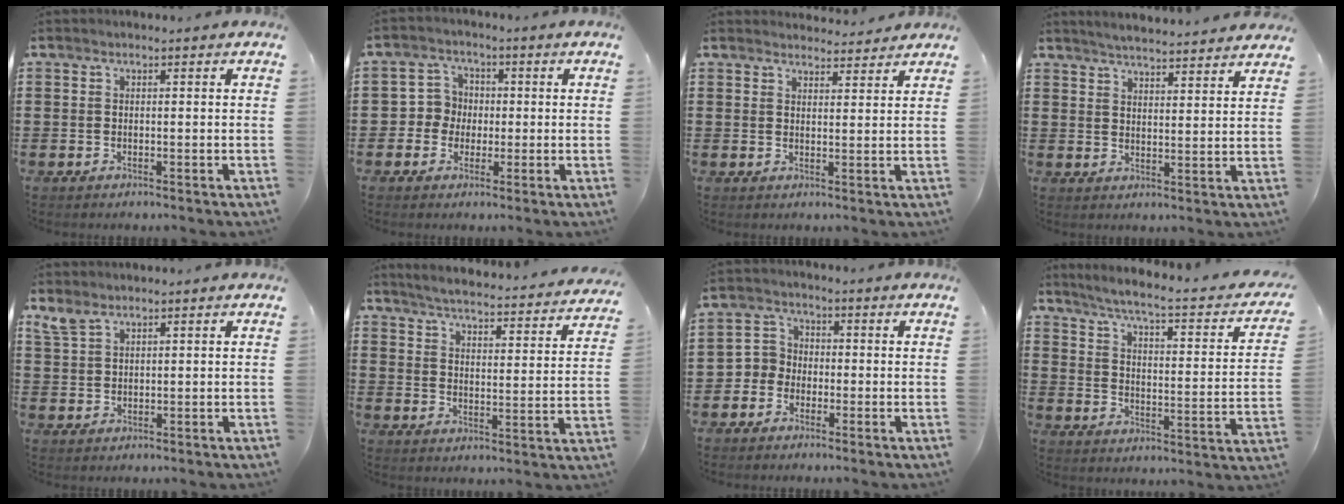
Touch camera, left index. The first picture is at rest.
{"total": 4.2, "force": [-0.7, 4.1, 0.6], "torque": [-0.031, 0.012, -0.017]}
{"total": 3.1, "force": [3.0, 0.5, 0.2], "torque": [-0.005, -0.012, 0.055]}
{"total": 4.1, "force": [4.0, -0.6, 0.4], "torque": [-0.022, -0.024, 0.070]}
{"total": 2.7, "force": [2.0, 1.1, 1.4], "torque": [-0.033, 0.002, 0.039]}
{"total": 3.8, "force": [3.7, -0.4, 0.9], "torque": [-0.039, -0.036, 0.056]}
{"total": 3.4, "force": [-2.0, 2.8, 0.4], "torque": [-0.028, 0.007, -0.048]}
{"total": 4.6, "force": [3.4, -0.3, 3.0], "torque": [-0.076, -0.034, 0.047]}